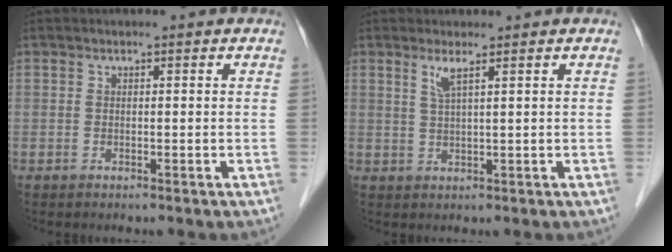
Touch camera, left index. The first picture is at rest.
{"total": 2.2, "force": [1.3, -0.2, 1.8], "torque": [-0.043, -0.003, 0.030]}